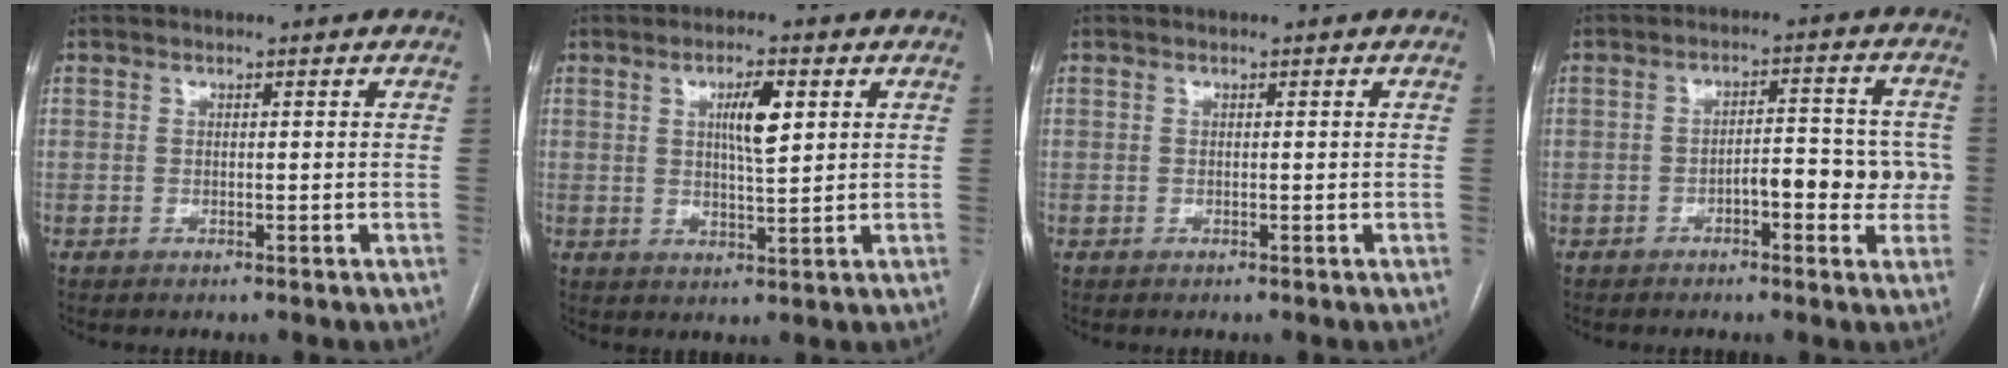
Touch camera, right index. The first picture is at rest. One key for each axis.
{"total": 5.5, "fx": 1.8, "fy": 1.0, "fz": 5.1, "tx": -0.089, "ty": 0.002, "tz": 0.033}
{"total": 0.0}
{"total": 7.3, "fx": -1.6, "fy": 2.7, "fz": 6.6, "tx": -0.083, "ty": 0.025, "tz": -0.021}